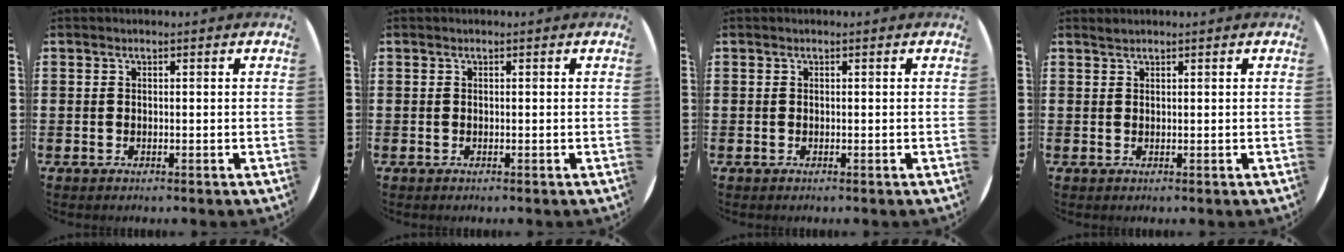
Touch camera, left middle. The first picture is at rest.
{"total": 0.0}
{"total": 0.0}
{"total": 0.6, "force": [0.6, -0.1, 0.0], "torque": [0.000, 0.000, 0.012]}